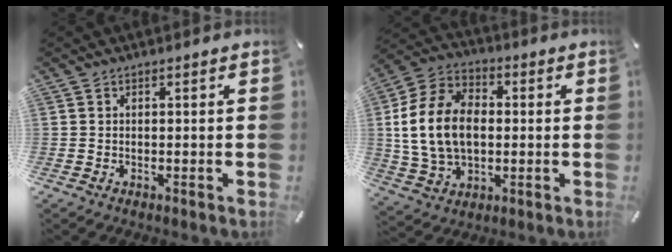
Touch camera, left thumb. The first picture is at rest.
{"total": 15.6, "force": [0.0, 11.6, 10.4], "torque": [-0.235, 0.016, -0.002]}